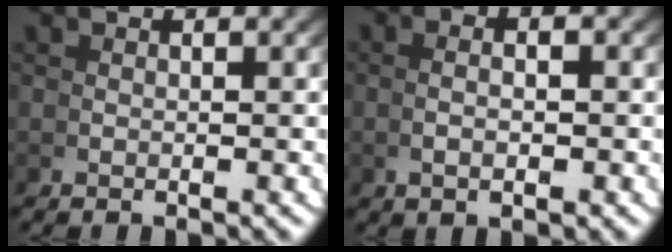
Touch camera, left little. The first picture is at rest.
{"total": 1.8, "force": [-0.2, 0.3, 1.8], "torque": [-0.028, 0.004, 0.001]}